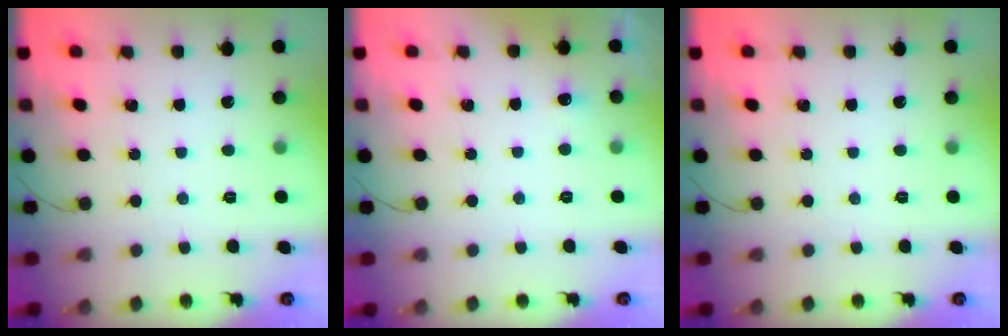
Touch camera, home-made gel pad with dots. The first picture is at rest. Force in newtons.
{"total": 10.2, "press": 2.6, "slide": 9.8}
{"total": 0.0}